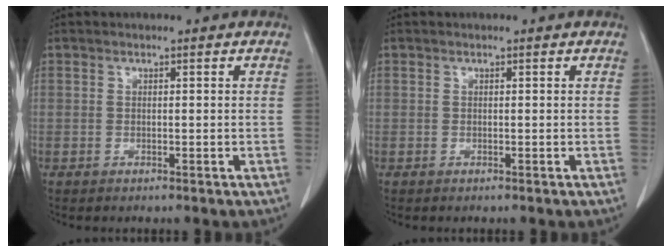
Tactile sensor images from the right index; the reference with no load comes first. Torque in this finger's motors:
{"motor_torque": [0.00, 0.00, 0.01, 0.00]}